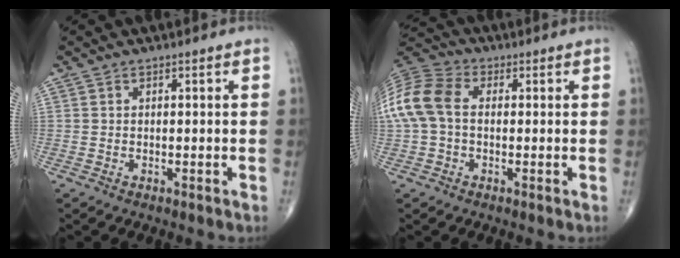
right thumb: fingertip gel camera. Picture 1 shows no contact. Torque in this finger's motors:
{"motor_torque": [-0.04, 0.49, 0.92, -0.20, 0.37]}